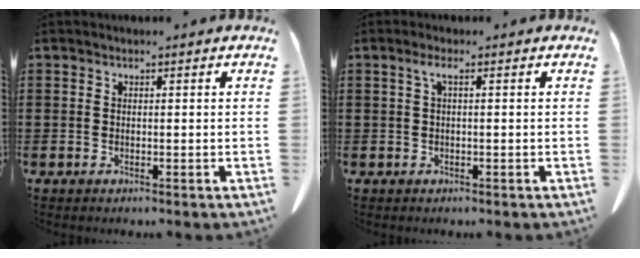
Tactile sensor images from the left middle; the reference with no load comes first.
{"total": 1.7, "force": [0.1, 0.2, 1.6], "torque": [-0.032, 0.003, 0.001]}